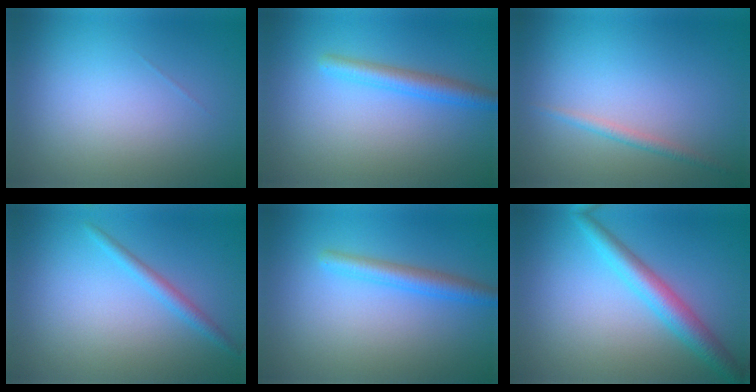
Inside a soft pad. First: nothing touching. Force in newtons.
{"total": 2.7, "press": 2.7, "slide": 0.1}
{"total": 1.2, "press": 1.2, "slide": 0.0}
{"total": 1.7, "press": 1.7, "slide": 0.1}
{"total": 2.7, "press": 2.7, "slide": 0.1}
{"total": 4.1, "press": 4.1, "slide": 0.1}